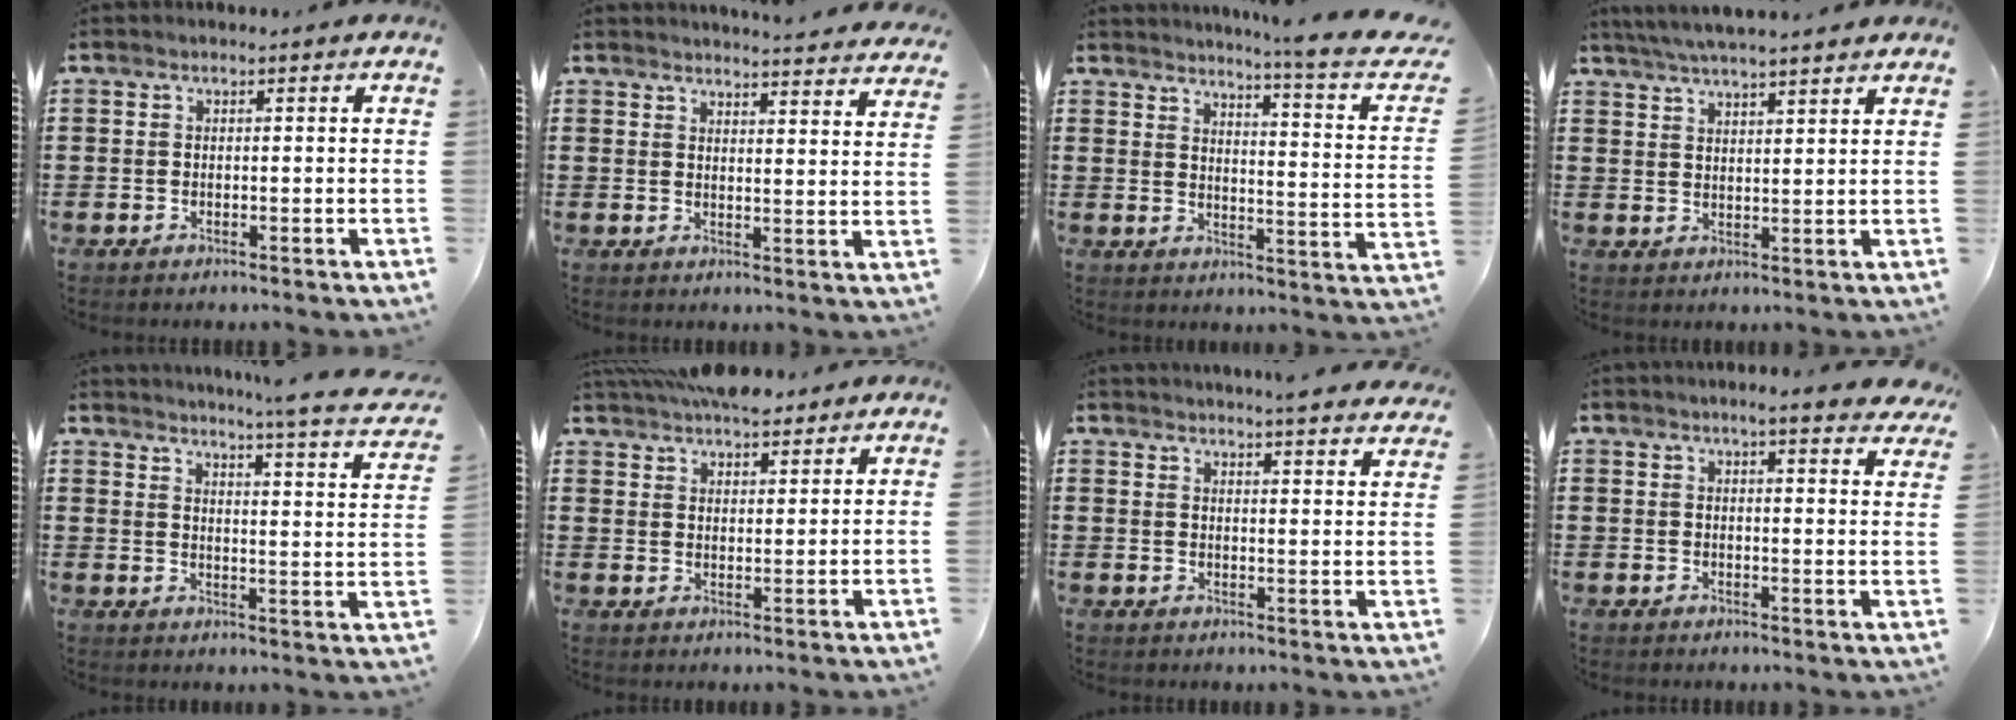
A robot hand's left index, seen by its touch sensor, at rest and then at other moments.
{"total": 3.7, "force": [3.7, -0.5, 0.2], "torque": [-0.009, -0.027, 0.064]}
{"total": 5.7, "force": [4.5, -1.0, 3.3], "torque": [-0.069, -0.043, 0.064]}
{"total": 4.4, "force": [4.1, -0.2, 1.6], "torque": [-0.042, -0.013, 0.073]}
{"total": 4.4, "force": [3.9, -1.0, 1.7], "torque": [-0.045, -0.037, 0.058]}
{"total": 6.1, "force": [5.6, 1.7, 1.9], "torque": [-0.044, -0.010, 0.106]}
{"total": 3.8, "force": [3.7, -0.7, 0.3], "torque": [-0.011, -0.023, 0.065]}
{"total": 3.9, "force": [3.4, -0.3, 1.9], "torque": [-0.039, -0.011, 0.060]}